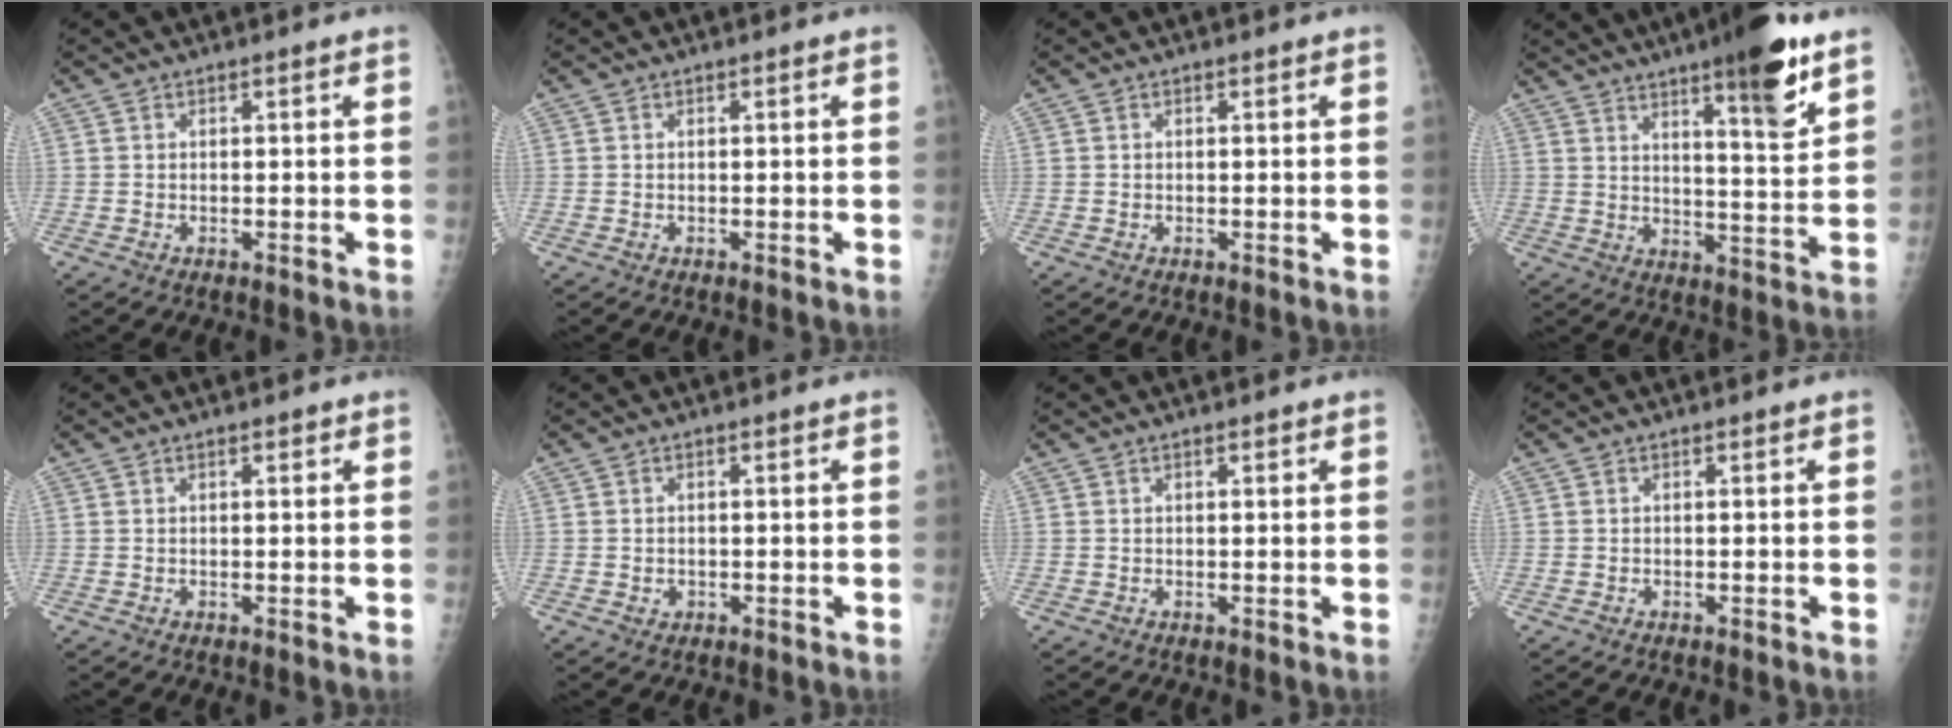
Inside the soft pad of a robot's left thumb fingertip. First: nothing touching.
{"total": 0.0}
{"total": 0.0}
{"total": 14.1, "force": [8.8, 2.5, 10.7], "torque": [-0.139, -0.053, 0.130]}
{"total": 1.3, "force": [0.8, 0.6, 0.8], "torque": [-0.009, -0.001, 0.010]}
{"total": 1.2, "force": [-0.1, 1.1, 0.4], "torque": [-0.006, 0.001, 0.002]}
{"total": 1.0, "force": [0.6, 0.4, 0.6], "torque": [-0.009, -0.002, 0.009]}
{"total": 0.0}